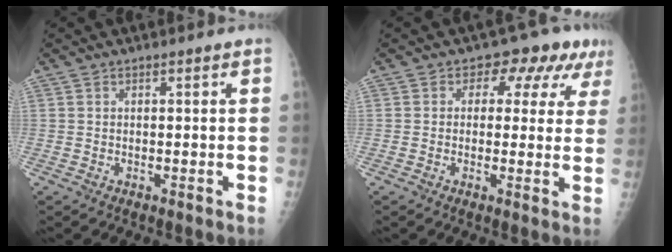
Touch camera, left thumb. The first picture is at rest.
{"total": 7.9, "force": [3.4, 5.4, 4.6], "torque": [-0.001, 0.001, 0.031]}